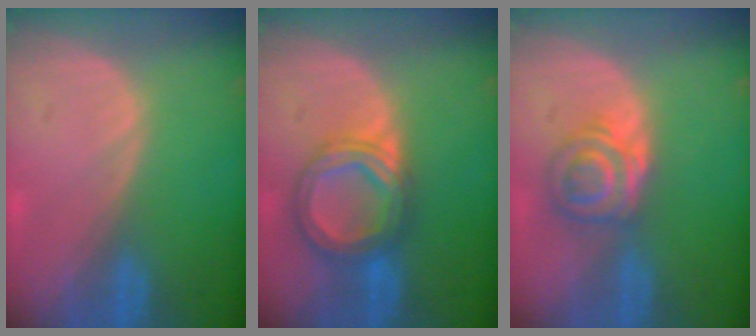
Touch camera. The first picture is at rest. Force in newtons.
{"total": 7.2, "press": 7.2, "slide": 0.6}
{"total": 5.5, "press": 5.3, "slide": 1.8}